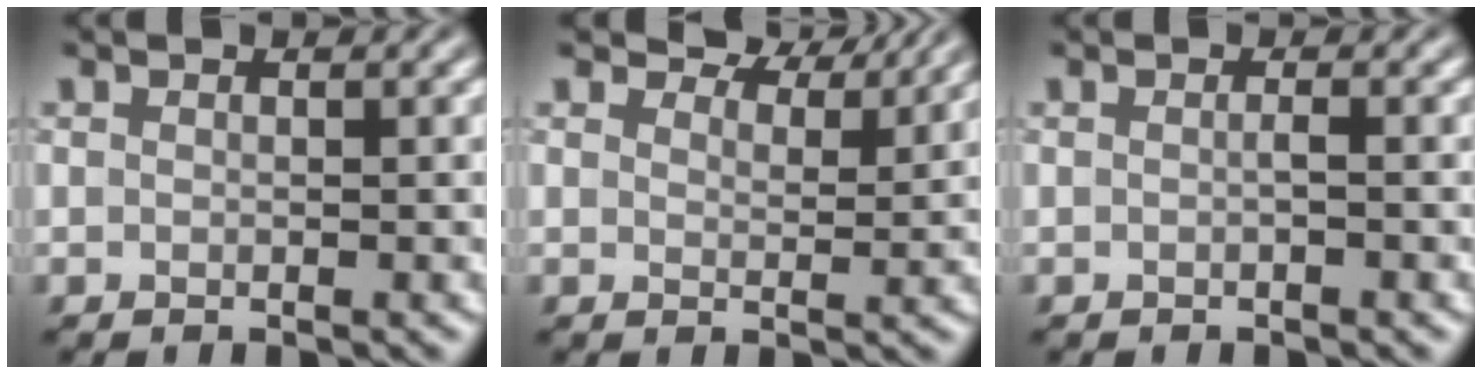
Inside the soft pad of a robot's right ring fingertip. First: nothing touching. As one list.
[{"total": 4.6, "force": [4.1, 1.2, 1.6], "torque": [-0.031, 0.000, 0.053]}, {"total": 0.6, "force": [-0.2, 0.1, 0.6], "torque": [-0.010, 0.000, -0.004]}]